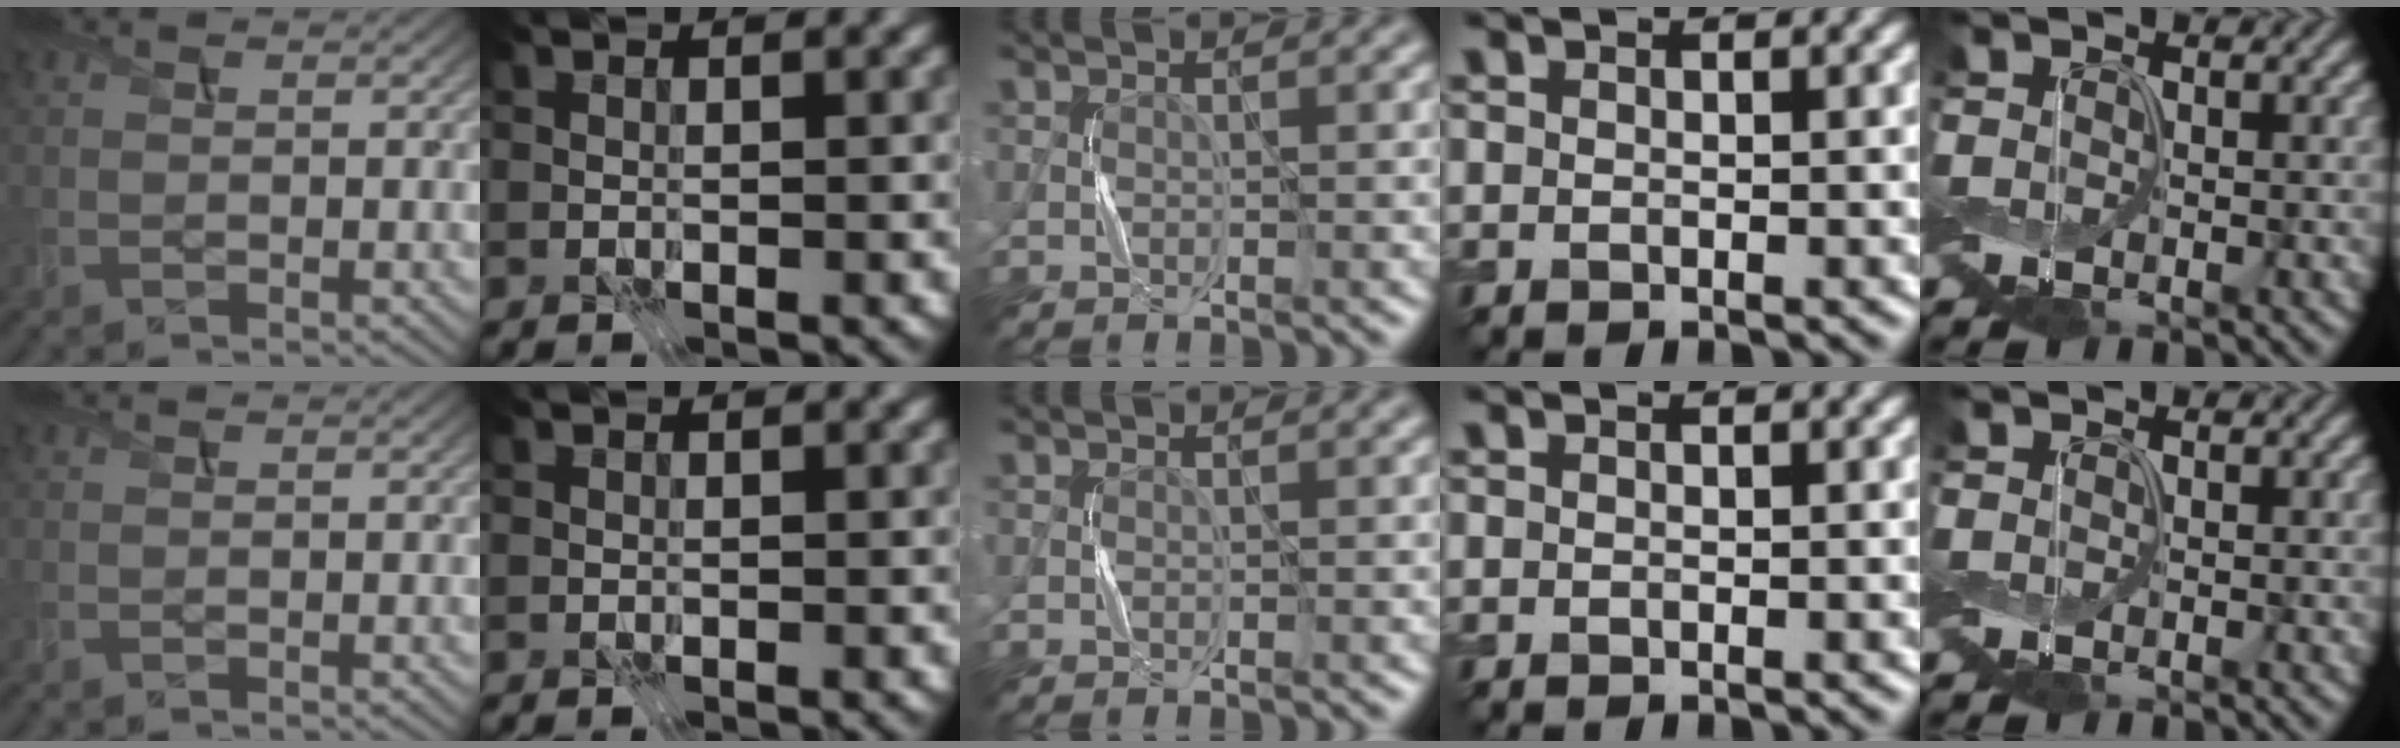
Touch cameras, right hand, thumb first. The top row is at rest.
{}